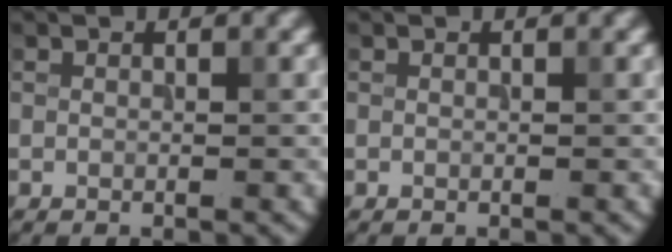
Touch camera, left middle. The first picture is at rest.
{"total": 0.0}